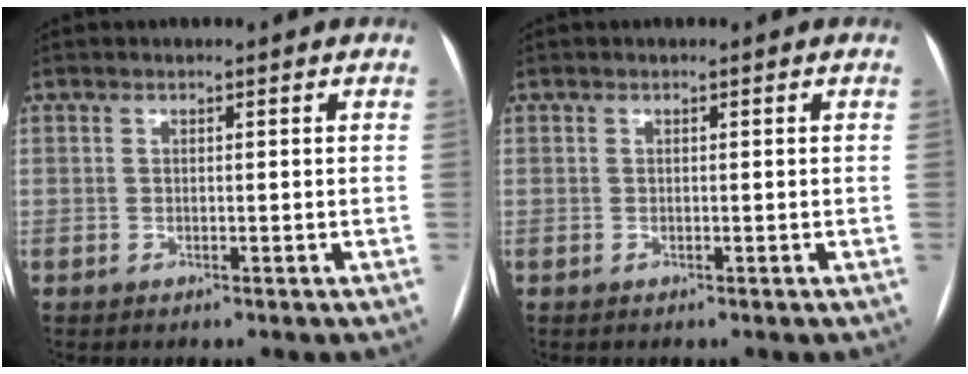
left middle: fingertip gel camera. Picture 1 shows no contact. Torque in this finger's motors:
{"motor_torque": [0.02, 0.02, 0.00, 0.00]}